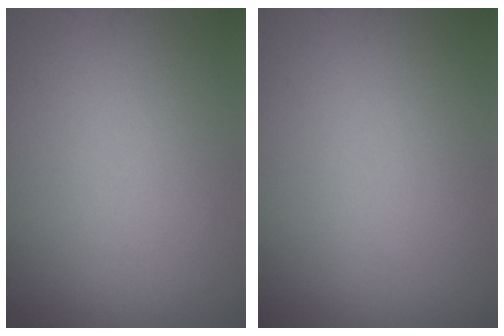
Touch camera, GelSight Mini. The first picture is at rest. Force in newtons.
{"total": 0.0}